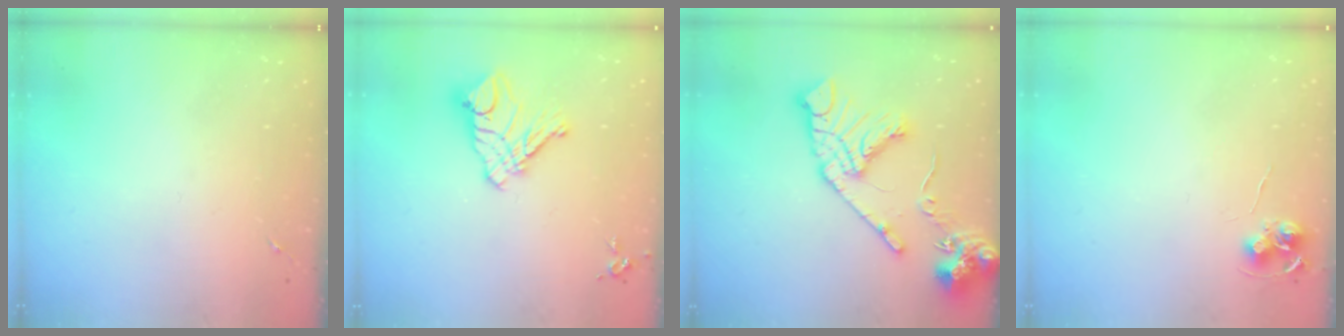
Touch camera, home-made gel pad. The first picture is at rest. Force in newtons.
{"total": 12.0, "press": 11.9, "slide": 1.1}
{"total": 18.2, "press": 18.0, "slide": 2.5}
{"total": 7.9, "press": 7.9, "slide": 0.5}